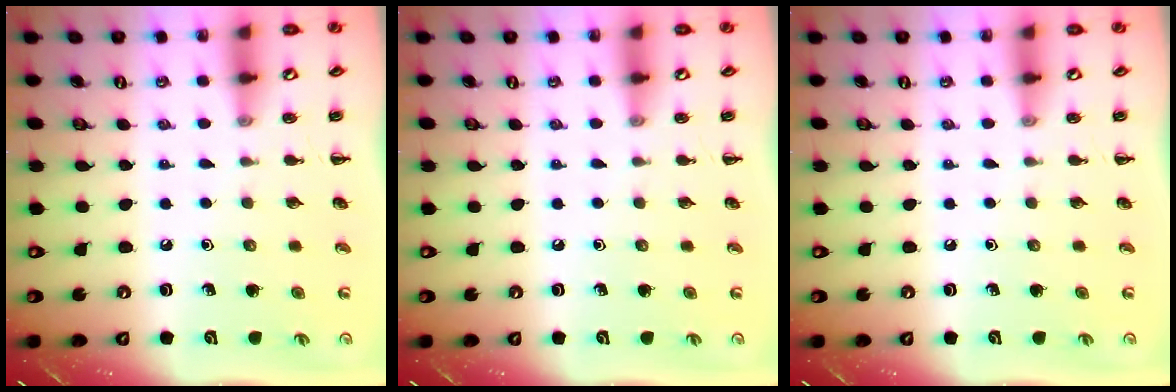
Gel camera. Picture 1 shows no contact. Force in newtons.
{"total": 0.0}
{"total": 0.0}